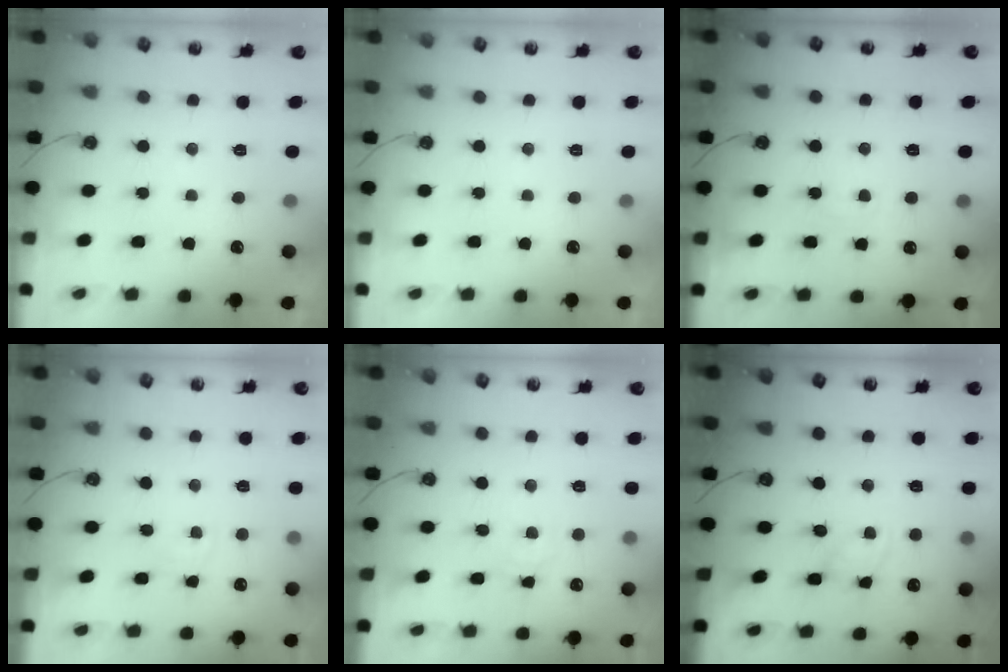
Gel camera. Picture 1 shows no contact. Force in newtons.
{"total": 0.0}
{"total": 1.7, "press": 1.6, "slide": 0.3}
{"total": 3.7, "press": 3.6, "slide": 0.4}
{"total": 4.5, "press": 4.5, "slide": 0.6}
{"total": 2.1, "press": 2.1, "slide": 0.4}